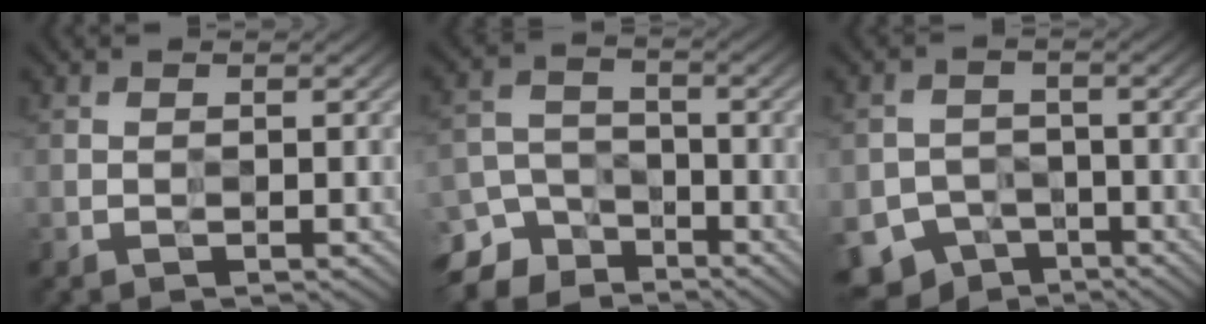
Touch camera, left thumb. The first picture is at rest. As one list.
[{"total": 8.8, "force": [-6.5, 5.5, 2.2], "torque": [-0.049, -0.013, -0.121]}, {"total": 8.4, "force": [-5.4, 5.9, 2.6], "torque": [-0.046, -0.017, -0.088]}]